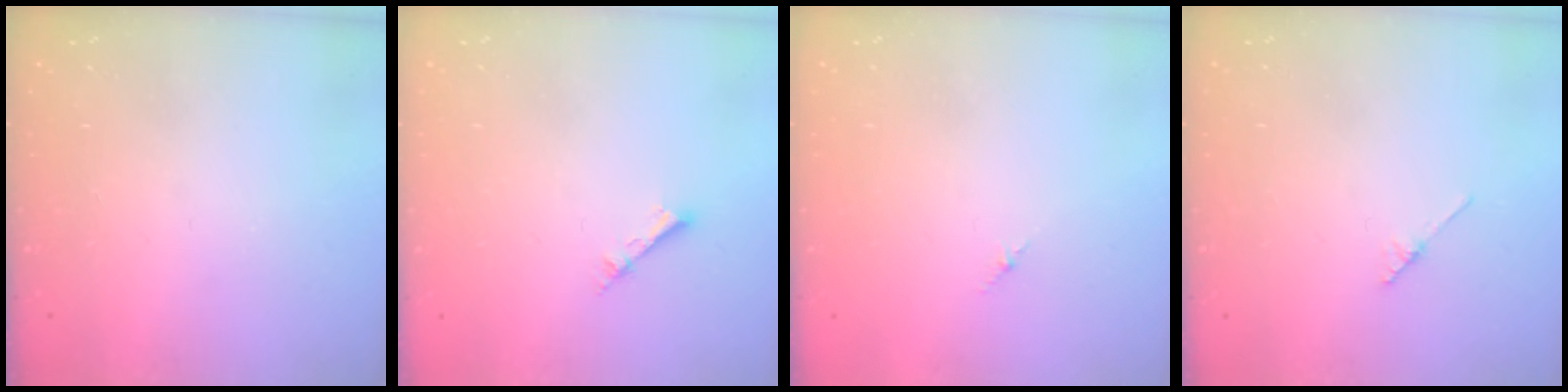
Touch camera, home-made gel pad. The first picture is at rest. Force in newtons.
{"total": 2.1, "press": 2.1, "slide": 0.3}
{"total": 1.8, "press": 1.7, "slide": 0.6}
{"total": 2.1, "press": 2.1, "slide": 0.1}